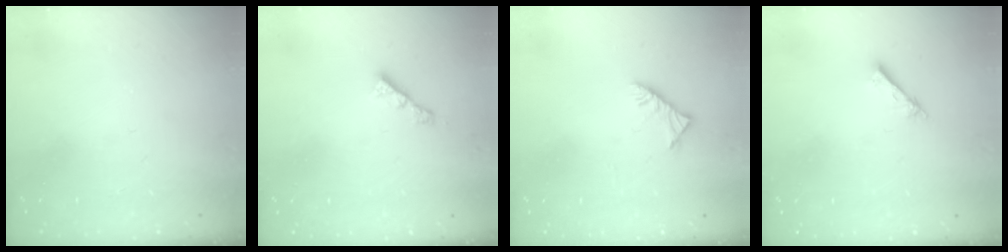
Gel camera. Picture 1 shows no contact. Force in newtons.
{"total": 2.4, "press": 2.4, "slide": 0.3}
{"total": 3.4, "press": 3.3, "slide": 0.8}
{"total": 1.5, "press": 1.5, "slide": 0.2}